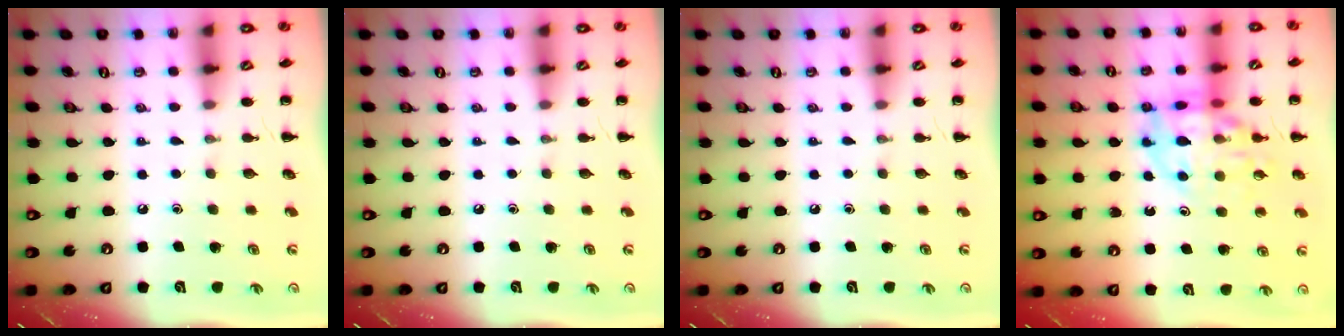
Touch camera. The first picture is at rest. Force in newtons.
{"total": 0.0}
{"total": 0.0}
{"total": 13.9, "press": 13.5, "slide": 3.3}